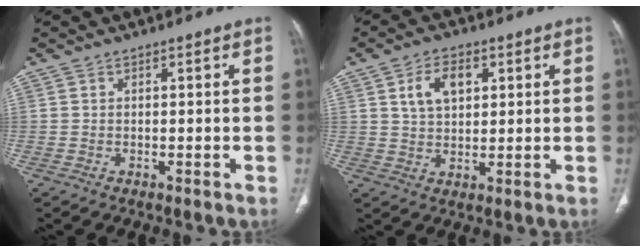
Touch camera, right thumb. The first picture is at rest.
{"total": 7.1, "force": [2.5, 4.4, 5.0], "torque": [-0.075, -0.003, 0.047]}